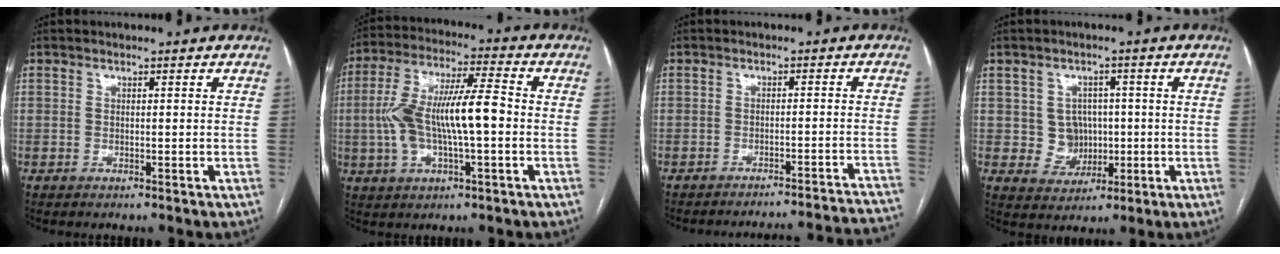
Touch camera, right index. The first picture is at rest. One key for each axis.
{"total": 13.0, "fx": -1.1, "fy": 3.2, "fz": 12.6, "tx": -0.252, "ty": 0.025, "tz": -0.017}
{"total": 19.6, "fx": -19.2, "fy": -0.8, "fz": 3.5, "tx": -0.021, "ty": -0.001, "tz": -0.220}
{"total": 5.1, "fx": 0.0, "fy": 4.9, "fz": 1.4, "tx": -0.017, "ty": 0.014, "tz": 0.008}